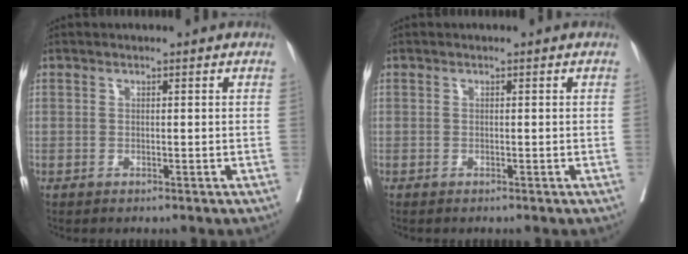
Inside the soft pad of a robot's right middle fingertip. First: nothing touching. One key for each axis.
{"total": 0.6, "fx": -0.5, "fy": 0.0, "fz": 0.3, "tx": -0.001, "ty": 0.000, "tz": -0.008}